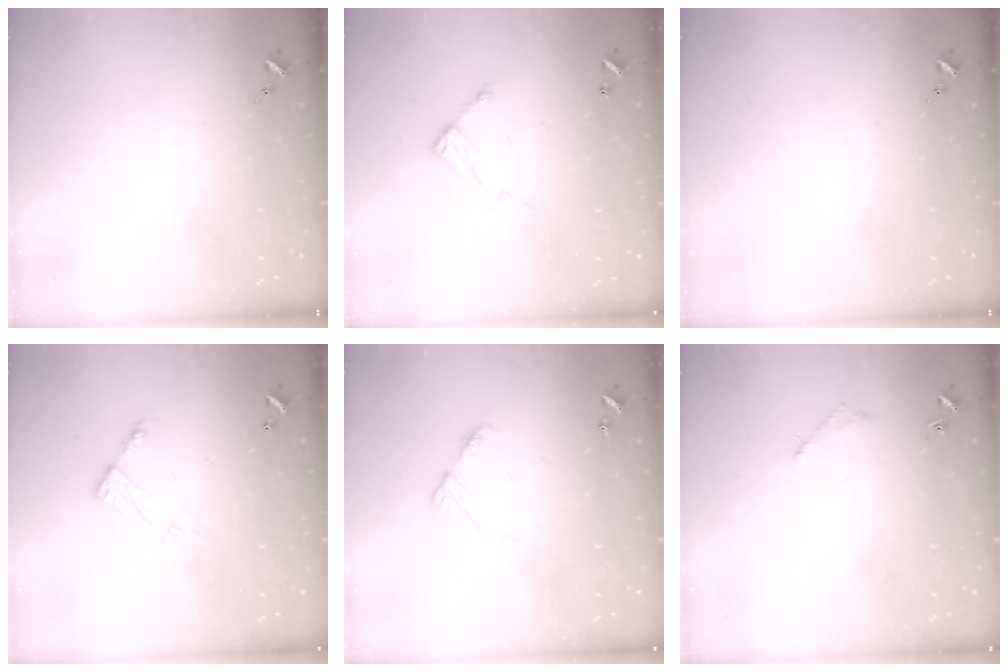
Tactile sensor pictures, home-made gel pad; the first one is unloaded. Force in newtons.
{"total": 8.7, "press": 8.7, "slide": 0.4}
{"total": 0.0}
{"total": 7.0, "press": 7.0, "slide": 0.3}
{"total": 6.8, "press": 6.8, "slide": 0.5}
{"total": 2.0, "press": 2.0, "slide": 0.2}